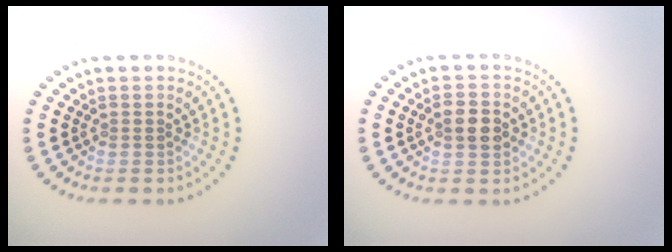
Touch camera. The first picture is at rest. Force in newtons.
{"total": 2.8, "press": 2.8, "slide": 0.1}